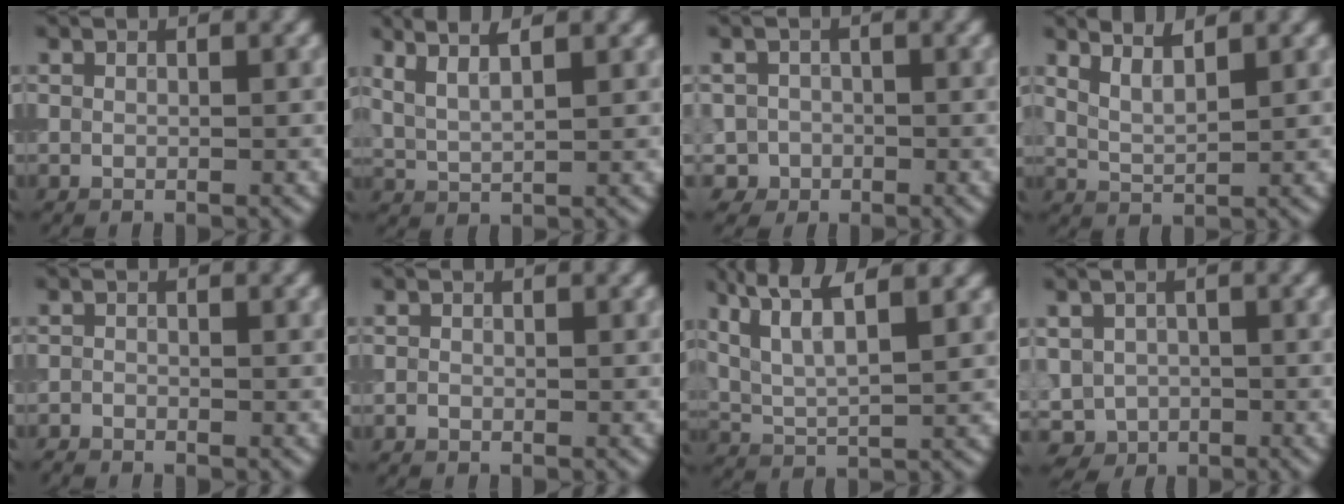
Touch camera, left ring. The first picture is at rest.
{"total": 4.0, "force": [2.9, 1.0, 2.5], "torque": [-0.039, 0.025, 0.040]}
{"total": 1.9, "force": [-0.8, 1.6, -0.7], "torque": [0.030, 0.016, -0.012]}
{"total": 2.8, "force": [2.5, 0.4, 1.2], "torque": [-0.022, 0.019, 0.045]}
{"total": 1.4, "force": [-1.4, -0.2, 0.0], "torque": [-0.013, 0.003, -0.027]}
{"total": 0.5, "force": [-0.5, -0.2, -0.2], "torque": [-0.001, 0.006, -0.007]}
{"total": 5.8, "force": [4.0, 1.2, 4.0], "torque": [-0.085, 0.024, 0.071]}
{"total": 2.4, "force": [-0.5, 2.3, 0.3], "torque": [-0.009, 0.002, -0.003]}